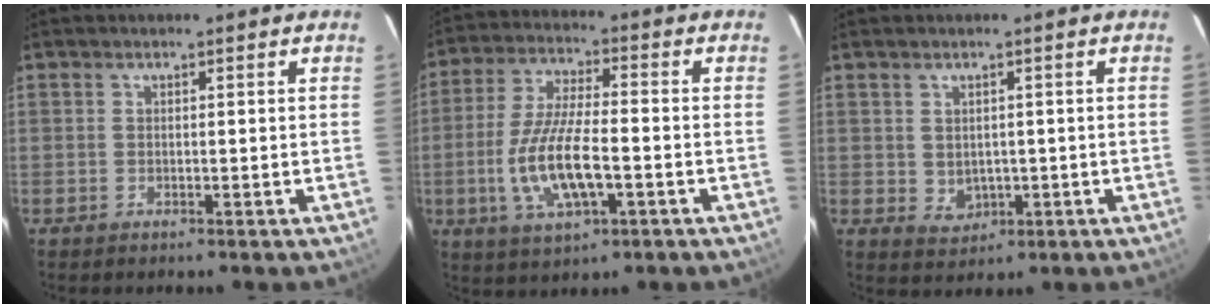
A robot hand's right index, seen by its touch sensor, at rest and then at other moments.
{"total": 12.9, "force": [-3.5, 4.2, 11.7], "torque": [-0.243, -0.009, -0.063]}
{"total": 3.2, "force": [0.1, 2.9, 1.5], "torque": [-0.026, 0.001, 0.015]}